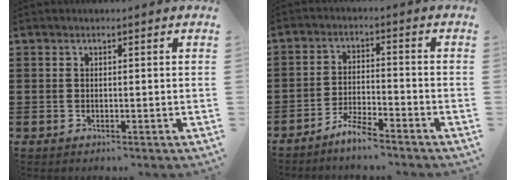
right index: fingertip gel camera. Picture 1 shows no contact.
{"total": 4.2, "force": [-4.0, 0.1, 1.4], "torque": [-0.034, 0.004, -0.081]}